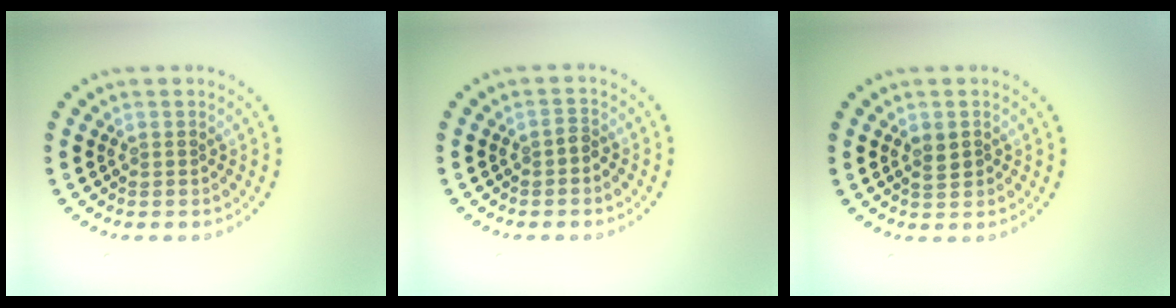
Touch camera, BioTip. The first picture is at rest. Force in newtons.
{"total": 1.0, "press": 0.8, "slide": 0.5}
{"total": 1.5, "press": 1.5, "slide": 0.3}